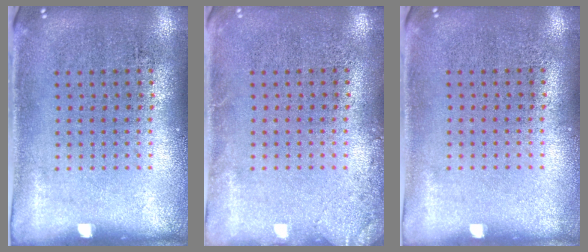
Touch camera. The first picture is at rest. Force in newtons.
{"total": 1.3, "press": 1.3, "slide": 0.2}
{"total": 0.0}